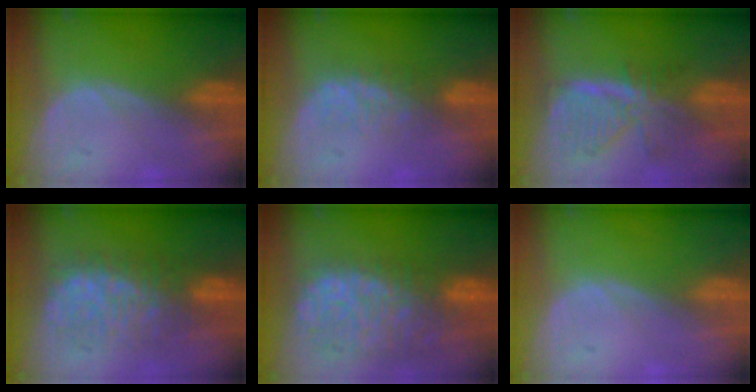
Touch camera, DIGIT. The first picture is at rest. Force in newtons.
{"total": 3.6, "press": 3.6, "slide": 0.7}
{"total": 8.0, "press": 7.1, "slide": 3.8}
{"total": 8.8, "press": 8.8, "slide": 0.6}
{"total": 12.7, "press": 10.5, "slide": 7.1}
{"total": 0.0}